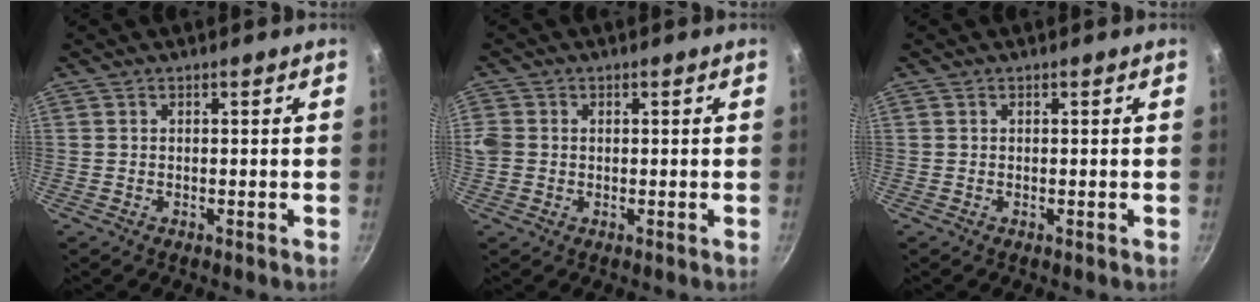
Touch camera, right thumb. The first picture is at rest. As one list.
[{"total": 3.8, "force": [0.0, 3.3, 1.8], "torque": [-0.035, 0.003, -0.003]}, {"total": 0.0}]